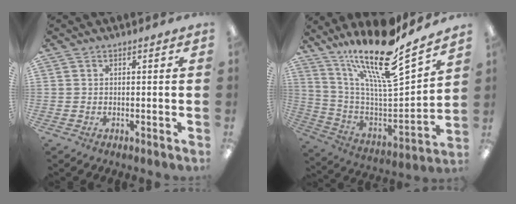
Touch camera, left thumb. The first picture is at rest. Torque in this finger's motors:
{"motor_torque": [1.37, 0.03, 1.29, -1.53, 0.26]}